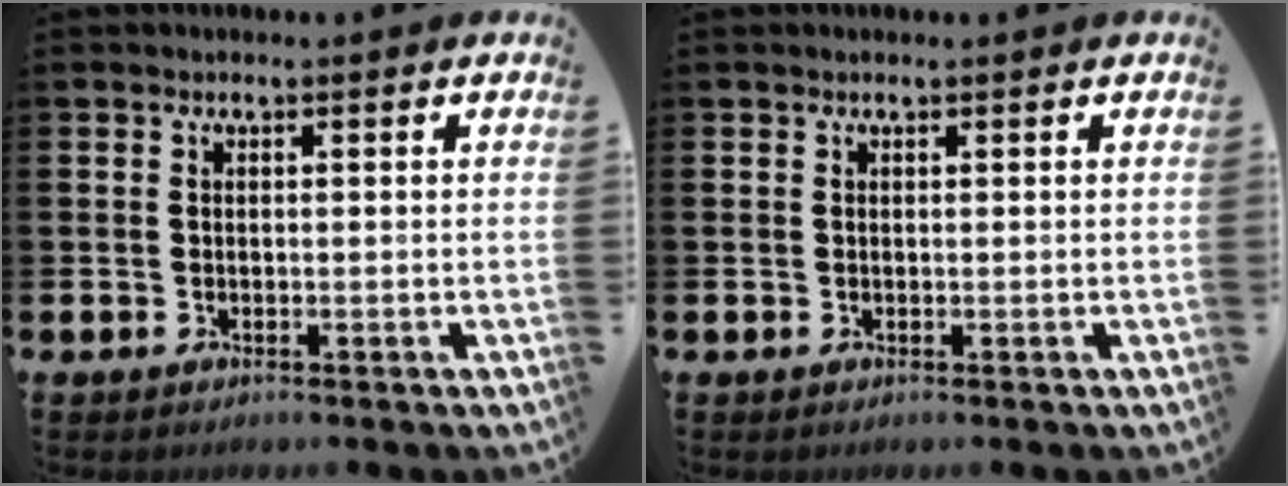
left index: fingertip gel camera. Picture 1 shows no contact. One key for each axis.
{"total": 0.0}